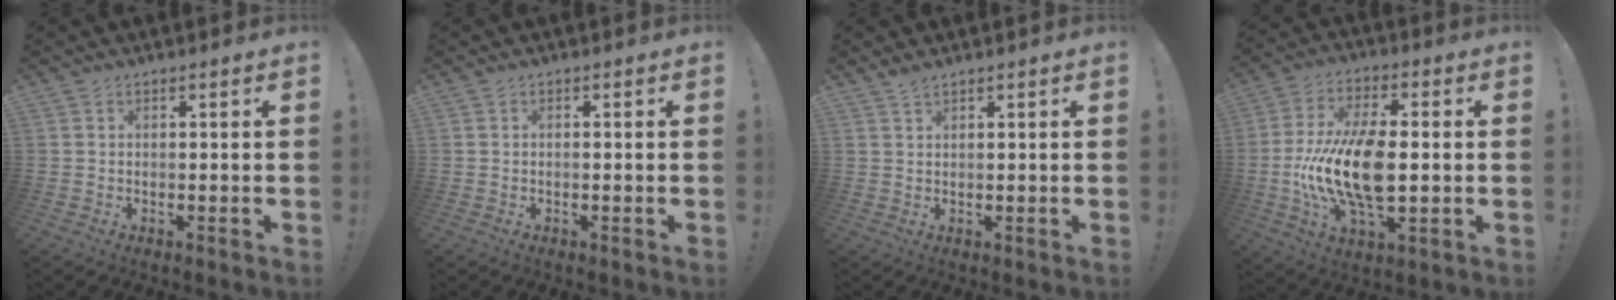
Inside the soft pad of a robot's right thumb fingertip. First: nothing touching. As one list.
[{"total": 0.0}, {"total": 1.9, "force": [1.7, 0.4, 0.8], "torque": [-0.008, -0.005, 0.030]}, {"total": 19.5, "force": [-2.0, 10.3, 16.5], "torque": [-0.317, -0.005, -0.034]}]